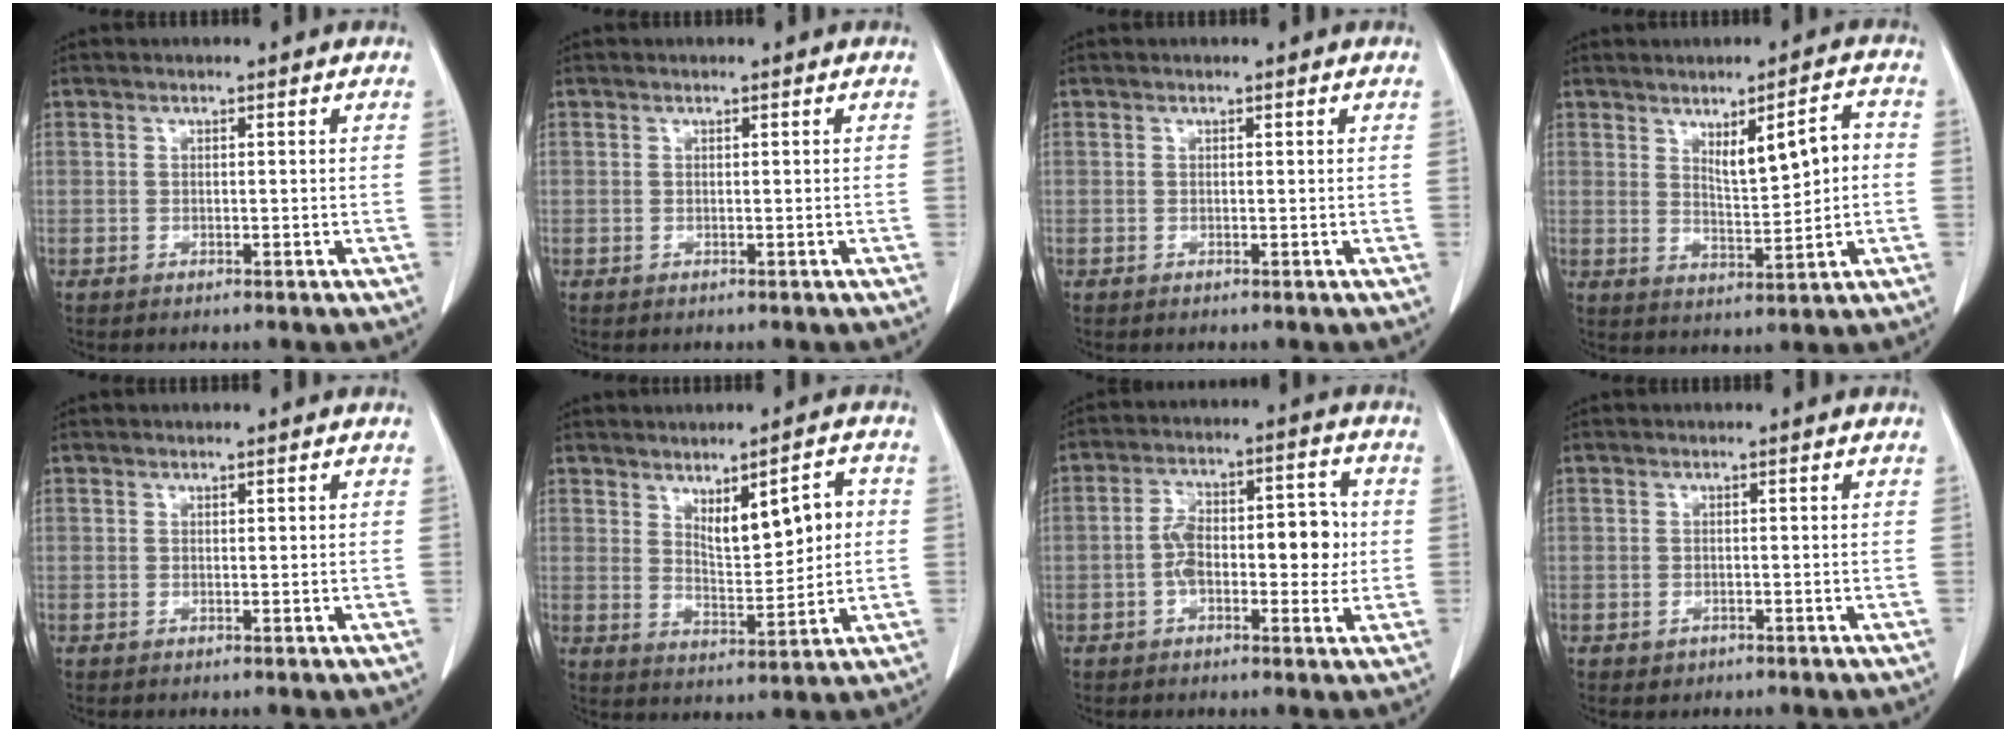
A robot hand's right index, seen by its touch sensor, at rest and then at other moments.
{"total": 0.0}
{"total": 0.0}
{"total": 7.1, "force": [1.2, 1.7, 6.8], "torque": [-0.109, 0.008, 0.031]}
{"total": 0.0}
{"total": 8.2, "force": [2.1, 2.5, 7.5], "torque": [-0.116, 0.004, 0.046]}
{"total": 10.6, "force": [-0.7, 4.8, 9.5], "torque": [-0.152, 0.038, -0.008]}
{"total": 1.3, "force": [-0.5, 1.2, 0.3], "torque": [-0.007, 0.003, 0.002]}